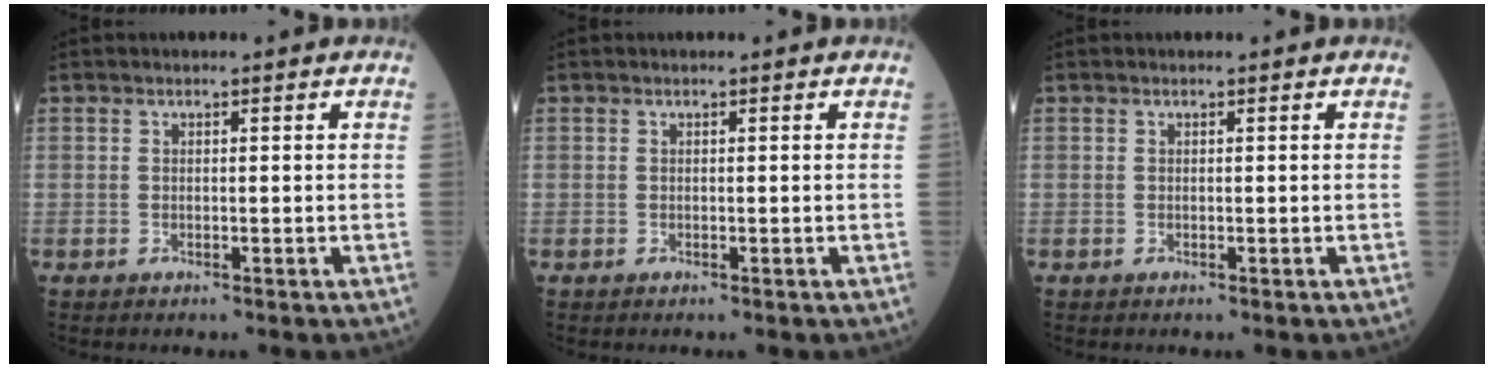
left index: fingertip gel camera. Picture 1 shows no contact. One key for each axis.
{"total": 0.0}
{"total": 0.0}